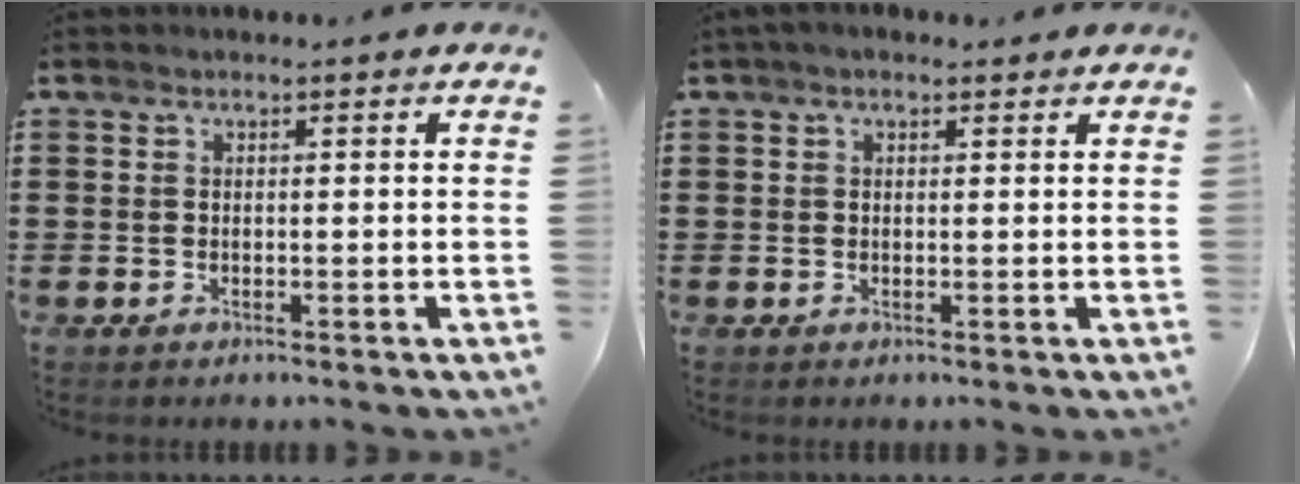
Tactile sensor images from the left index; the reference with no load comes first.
{"total": 1.3, "force": [0.7, 0.8, 0.8], "torque": [-0.017, 0.007, 0.012]}